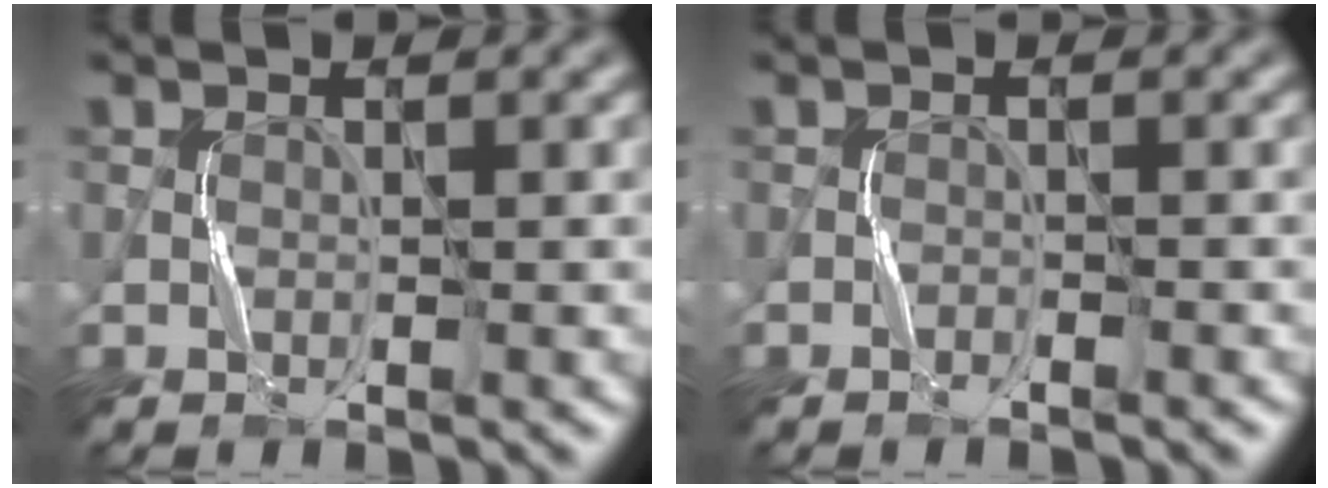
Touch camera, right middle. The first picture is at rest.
{"total": 0.7, "force": [-0.6, 0.0, 0.1], "torque": [-0.006, 0.001, -0.010]}